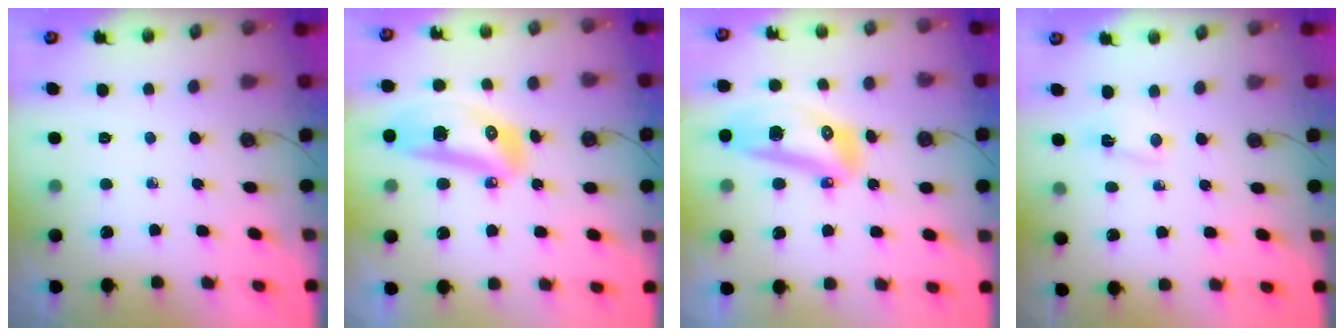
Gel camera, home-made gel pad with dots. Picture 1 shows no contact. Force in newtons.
{"total": 22.7, "press": 17.5, "slide": 14.5}
{"total": 14.0, "press": 13.9, "slide": 1.8}
{"total": 2.0, "press": 2.0, "slide": 0.4}